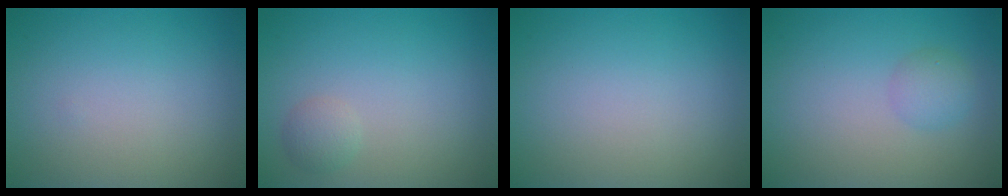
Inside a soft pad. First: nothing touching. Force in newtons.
{"total": 1.3, "press": 1.3, "slide": 0.0}
{"total": 0.0}
{"total": 1.7, "press": 1.7, "slide": 0.0}